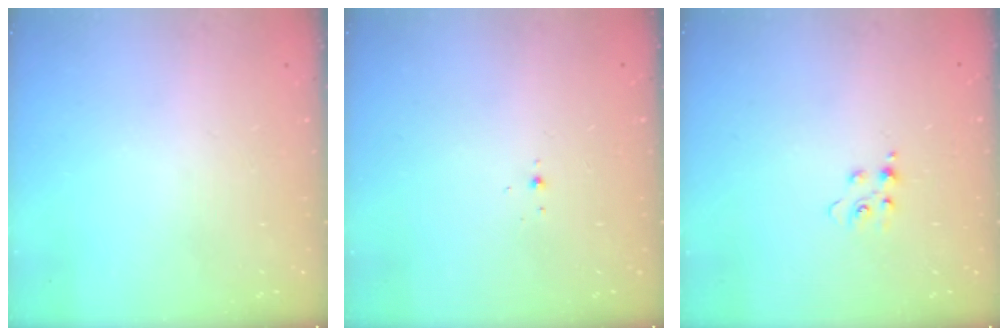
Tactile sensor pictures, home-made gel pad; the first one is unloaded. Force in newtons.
{"total": 3.0, "press": 2.9, "slide": 0.8}
{"total": 5.3, "press": 5.3, "slide": 0.5}